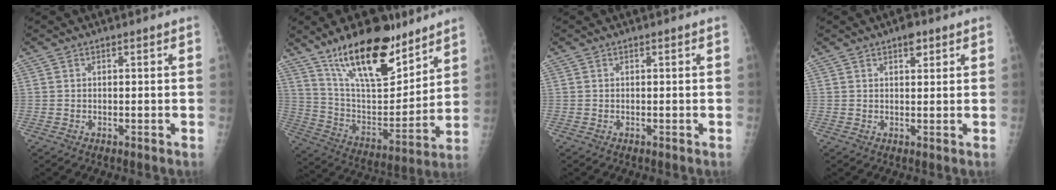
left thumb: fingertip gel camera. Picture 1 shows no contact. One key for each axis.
{"total": 22.2, "fx": 15.1, "fy": 8.4, "fz": 13.9, "tx": -0.187, "ty": -0.079, "tz": 0.266}
{"total": 0.0}
{"total": 2.8, "fx": 1.7, "fy": 1.4, "fz": 1.7, "tx": -0.012, "ty": -0.007, "tz": 0.023}